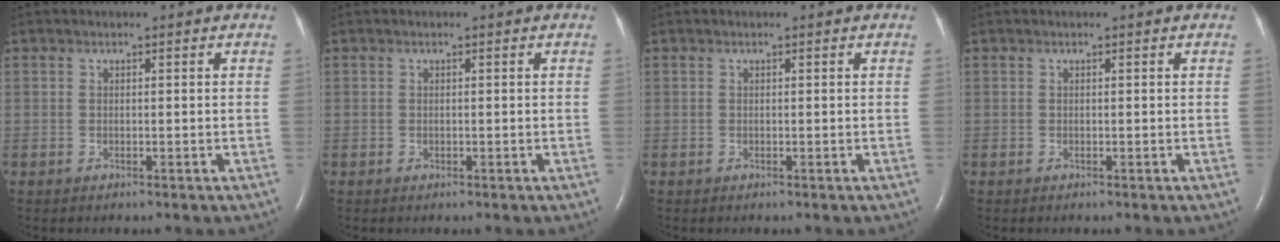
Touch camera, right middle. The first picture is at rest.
{"total": 0.0}
{"total": 0.0}
{"total": 0.0}